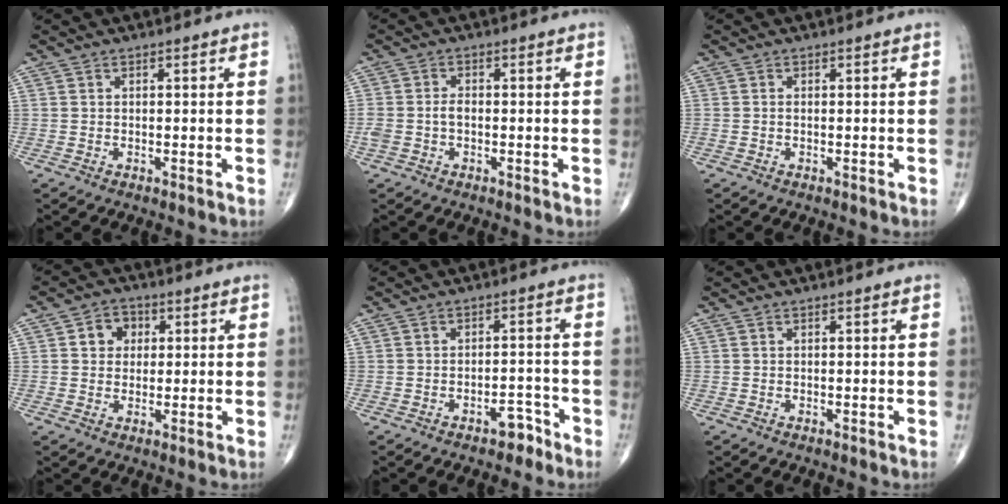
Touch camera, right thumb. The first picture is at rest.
{"total": 3.1, "force": [-0.6, 2.0, 2.4], "torque": [-0.060, 0.013, -0.011]}
{"total": 0.0}
{"total": 5.1, "force": [1.2, 4.3, 2.4], "torque": [-0.009, 0.005, 0.013]}
{"total": 3.5, "force": [-2.5, 1.7, 1.7], "torque": [-0.013, 0.024, -0.036]}
{"total": 0.0}